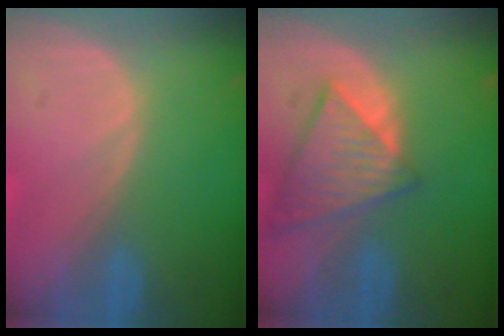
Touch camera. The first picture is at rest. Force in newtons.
{"total": 8.6, "press": 7.5, "slide": 4.2}